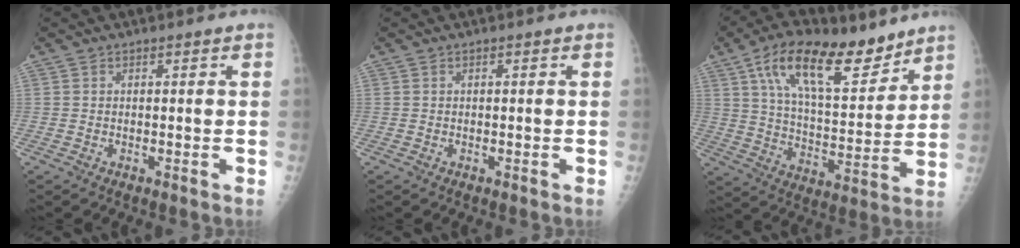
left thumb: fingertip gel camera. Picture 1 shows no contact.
{"total": 0.0}
{"total": 19.3, "force": [12.0, 8.2, 12.8], "torque": [-0.183, -0.051, 0.210]}